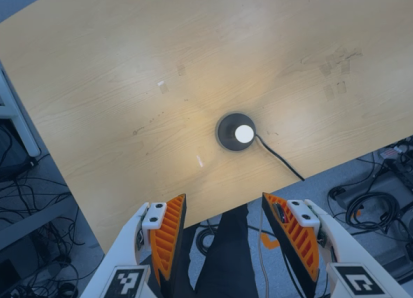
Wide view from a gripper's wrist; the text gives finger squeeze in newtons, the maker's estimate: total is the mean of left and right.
{"total": 0.0}